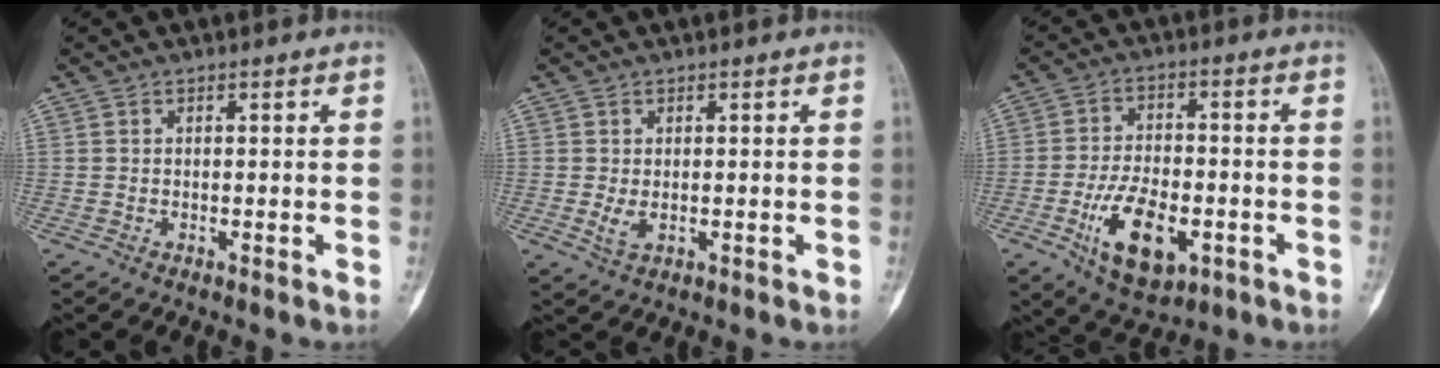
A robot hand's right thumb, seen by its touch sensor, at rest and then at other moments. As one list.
[{"total": 2.2, "force": [-0.1, 1.3, 1.8], "torque": [-0.039, -0.008, 0.002]}, {"total": 12.5, "force": [-4.5, 6.6, 9.6], "torque": [-0.153, 0.011, -0.069]}]